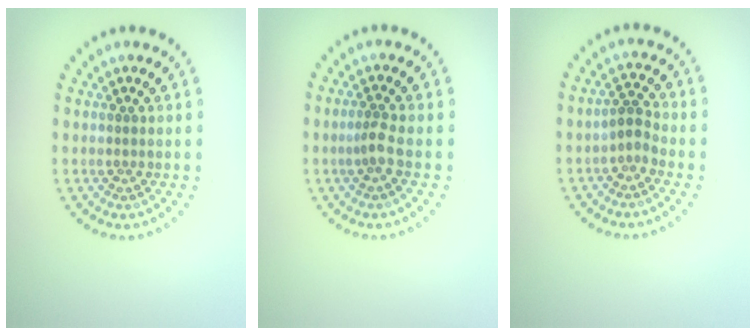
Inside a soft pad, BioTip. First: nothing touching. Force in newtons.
{"total": 1.3, "press": 1.0, "slide": 0.8}
{"total": 1.7, "press": 1.1, "slide": 1.2}